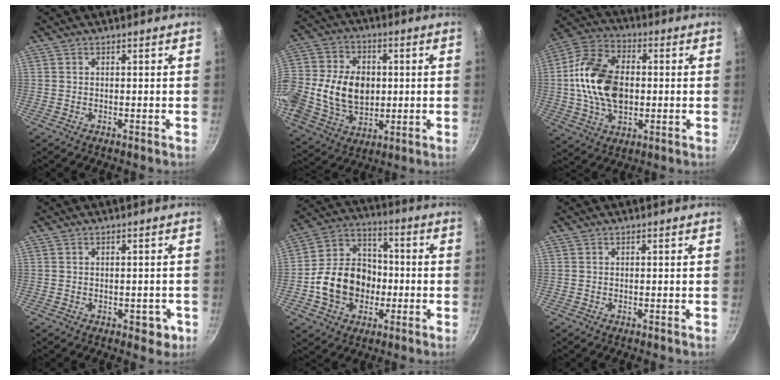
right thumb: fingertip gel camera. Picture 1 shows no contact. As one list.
[{"total": 21.1, "force": [0.2, 16.0, 13.7], "torque": [-0.283, 0.025, 0.009]}, {"total": 16.9, "force": [0.2, 11.1, 12.8], "torque": [-0.217, 0.020, -0.009]}, {"total": 3.3, "force": [-1.0, 2.1, 2.3], "torque": [-0.007, 0.013, -0.006]}, {"total": 15.5, "force": [-3.0, 12.4, 8.8], "torque": [-0.123, 0.041, -0.060]}, {"total": 0.0}]